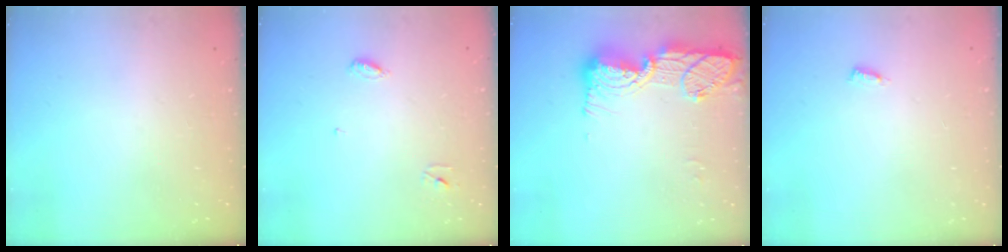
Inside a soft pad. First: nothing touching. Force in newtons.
{"total": 3.4, "press": 3.4, "slide": 0.3}
{"total": 15.1, "press": 15.0, "slide": 1.0}
{"total": 3.4, "press": 3.4, "slide": 0.3}